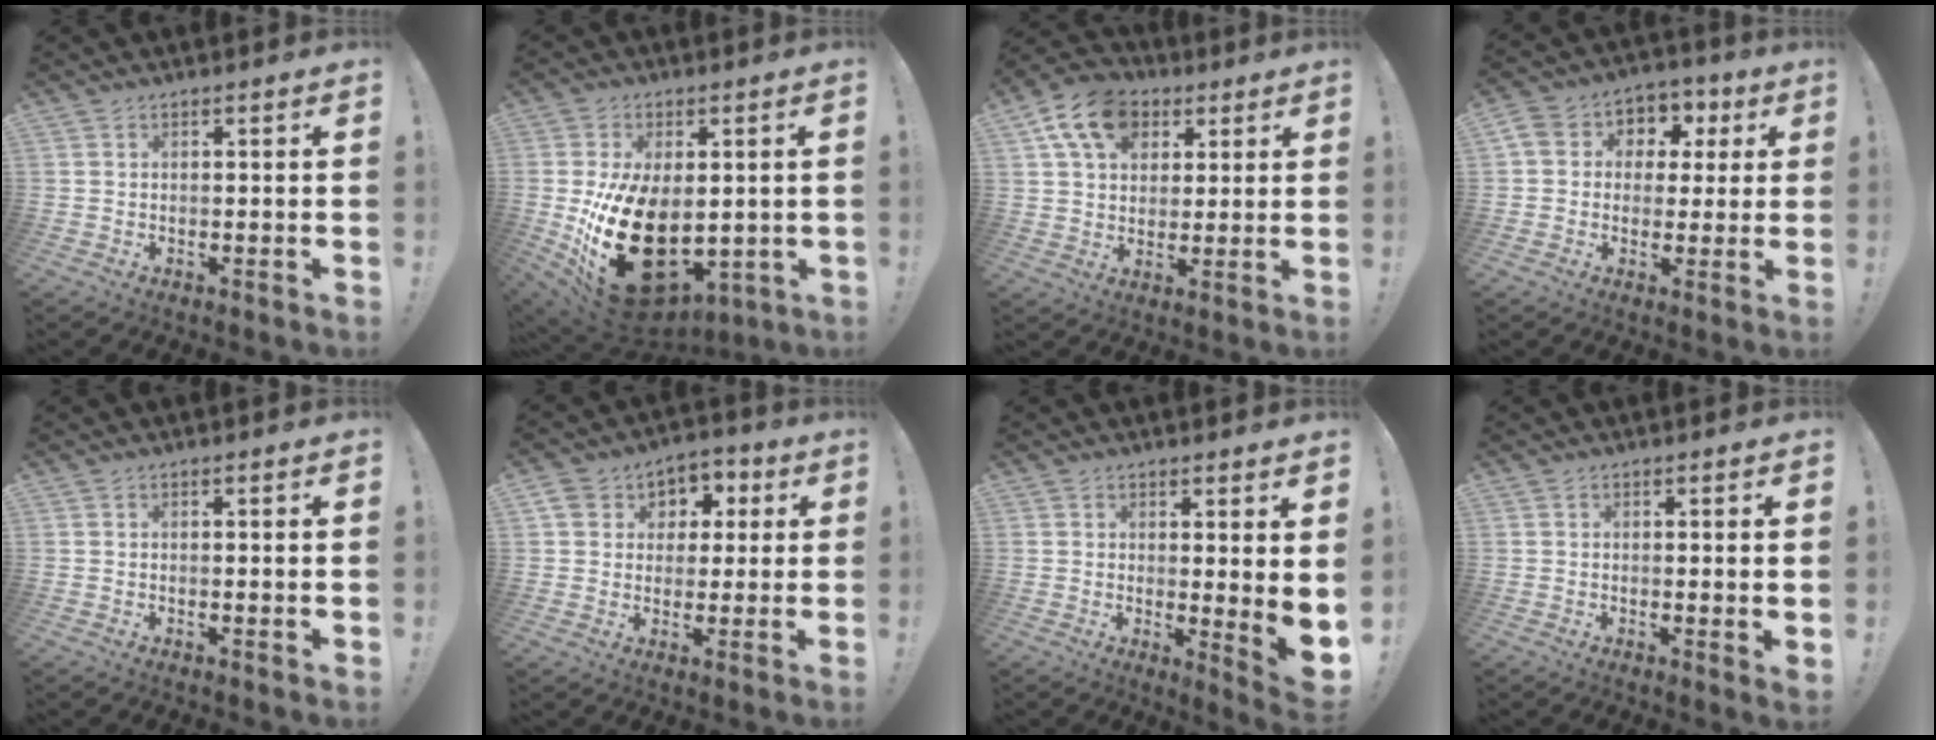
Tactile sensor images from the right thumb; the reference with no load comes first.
{"total": 26.5, "force": [-4.3, 16.8, 20.0], "torque": [-0.365, 0.008, -0.042]}
{"total": 14.5, "force": [6.7, 10.3, 7.7], "torque": [-0.121, -0.022, 0.128]}
{"total": 8.5, "force": [-0.1, 8.0, 3.1], "torque": [-0.038, 0.012, 0.005]}
{"total": 0.8, "force": [0.2, -0.2, 0.8], "torque": [-0.011, -0.002, 0.001]}
{"total": 8.4, "force": [1.6, 7.8, 2.7], "torque": [-0.039, 0.004, 0.035]}
{"total": 5.0, "force": [1.5, 0.3, 4.8], "torque": [-0.049, -0.036, 0.028]}
{"total": 1.9, "force": [0.6, -0.2, 1.8], "torque": [-0.020, -0.007, 0.008]}